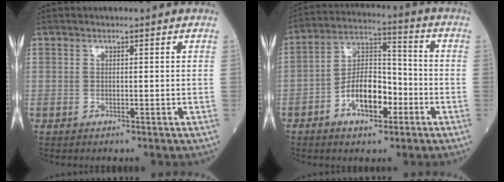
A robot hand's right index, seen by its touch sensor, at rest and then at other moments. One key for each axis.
{"total": 10.0, "fx": -4.1, "fy": 4.6, "fz": 7.9, "tx": -0.149, "ty": 0.021, "tz": -0.074}